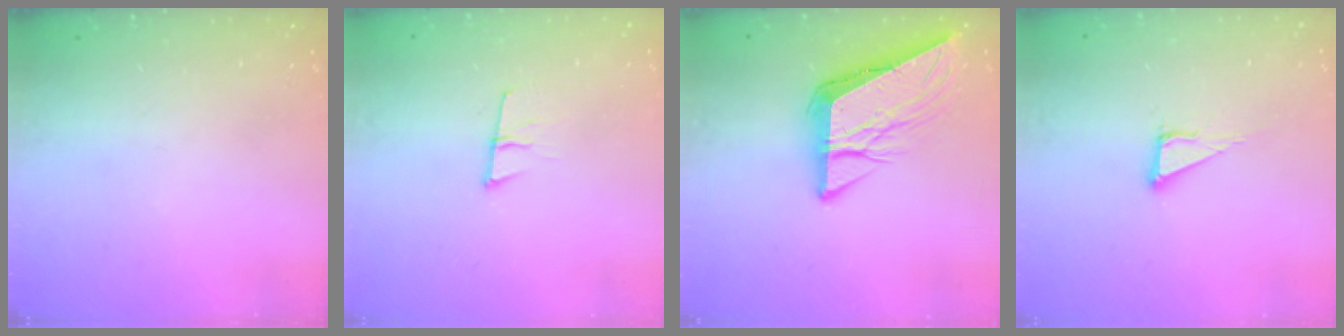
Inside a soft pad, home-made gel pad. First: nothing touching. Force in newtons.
{"total": 6.0, "press": 5.9, "slide": 1.0}
{"total": 9.0, "press": 8.9, "slide": 1.0}
{"total": 4.7, "press": 4.7, "slide": 0.2}